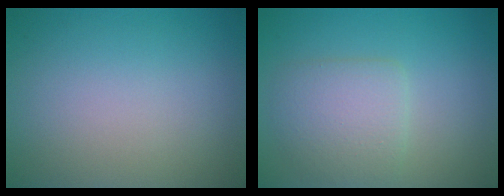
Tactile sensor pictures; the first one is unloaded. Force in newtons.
{"total": 3.5, "press": 3.5, "slide": 0.2}